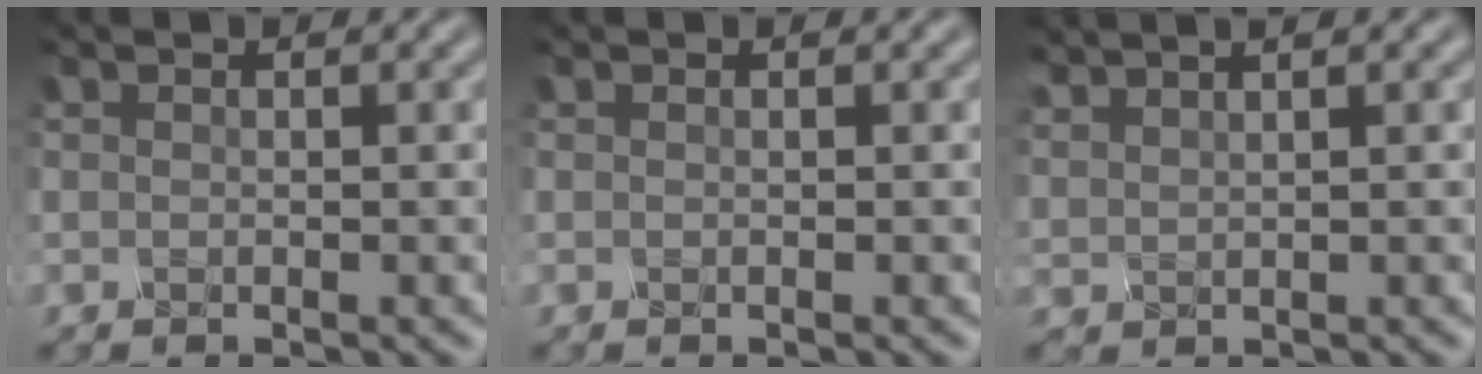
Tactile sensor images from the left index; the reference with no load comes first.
{"total": 0.0}
{"total": 2.6, "force": [2.2, 0.8, 1.1], "torque": [-0.008, 0.017, 0.022]}